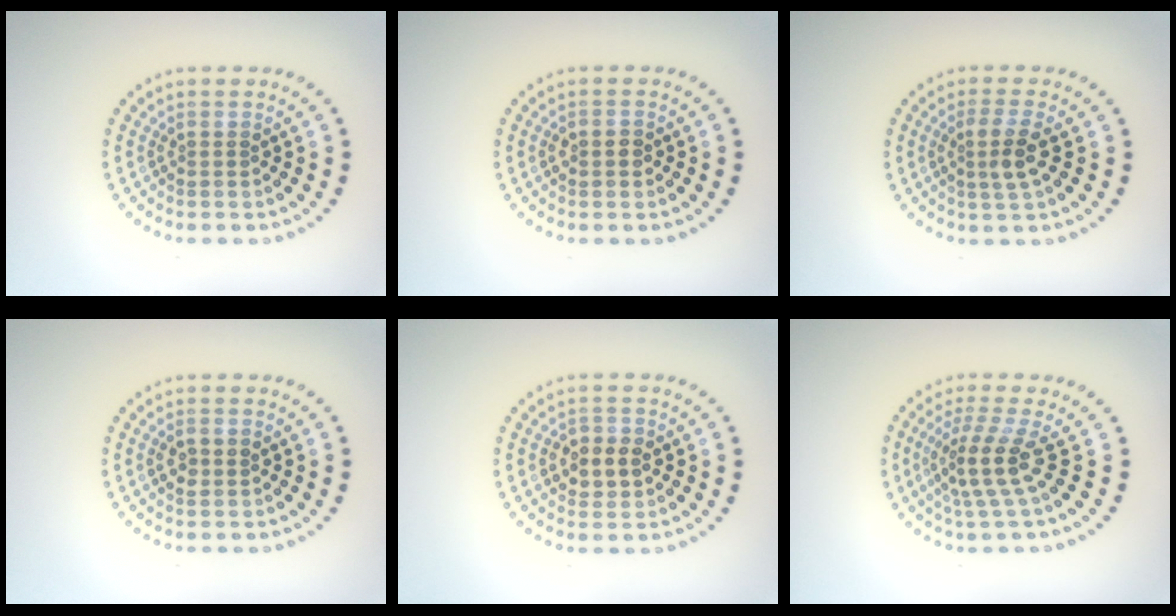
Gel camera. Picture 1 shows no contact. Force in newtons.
{"total": 1.4, "press": 1.3, "slide": 0.4}
{"total": 2.6, "press": 2.4, "slide": 1.2}
{"total": 1.5, "press": 1.4, "slide": 0.3}
{"total": 2.9, "press": 2.8, "slide": 0.3}
{"total": 3.7, "press": 2.7, "slide": 2.5}